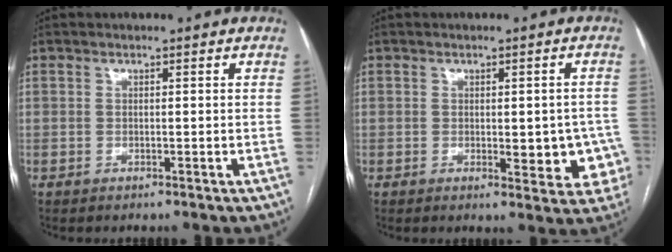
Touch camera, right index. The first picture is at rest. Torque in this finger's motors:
{"motor_torque": [0.14, 0.20, 0.12, 0.04]}